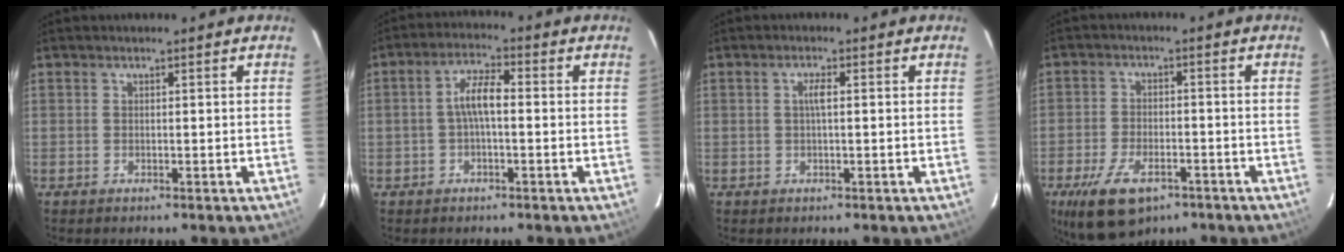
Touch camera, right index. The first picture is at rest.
{"total": 5.0, "force": [-0.5, 1.6, 4.8], "torque": [-0.095, 0.015, -0.008]}
{"total": 1.8, "force": [0.1, 0.2, 1.8], "torque": [-0.034, 0.004, 0.000]}
{"total": 11.3, "force": [-6.8, 5.5, 7.2], "torque": [-0.158, -0.019, -0.113]}